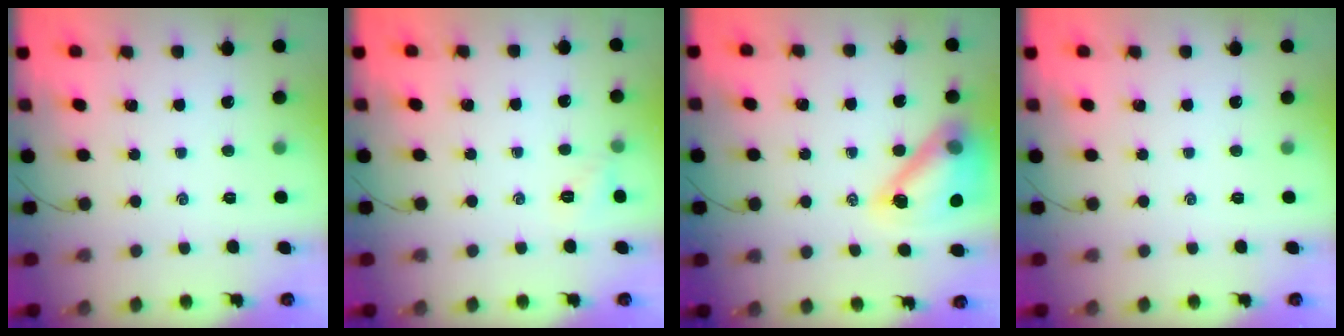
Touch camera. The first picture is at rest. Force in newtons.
{"total": 5.6, "press": 5.4, "slide": 1.7}
{"total": 15.7, "press": 15.2, "slide": 4.2}
{"total": 0.0}